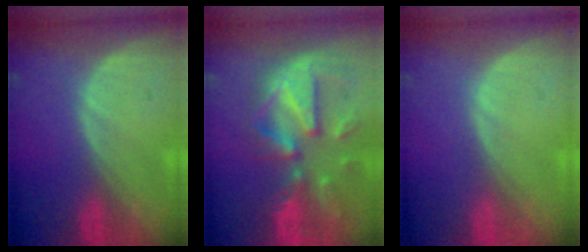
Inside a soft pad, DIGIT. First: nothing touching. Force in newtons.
{"total": 12.0, "press": 10.5, "slide": 5.9}
{"total": 0.0}